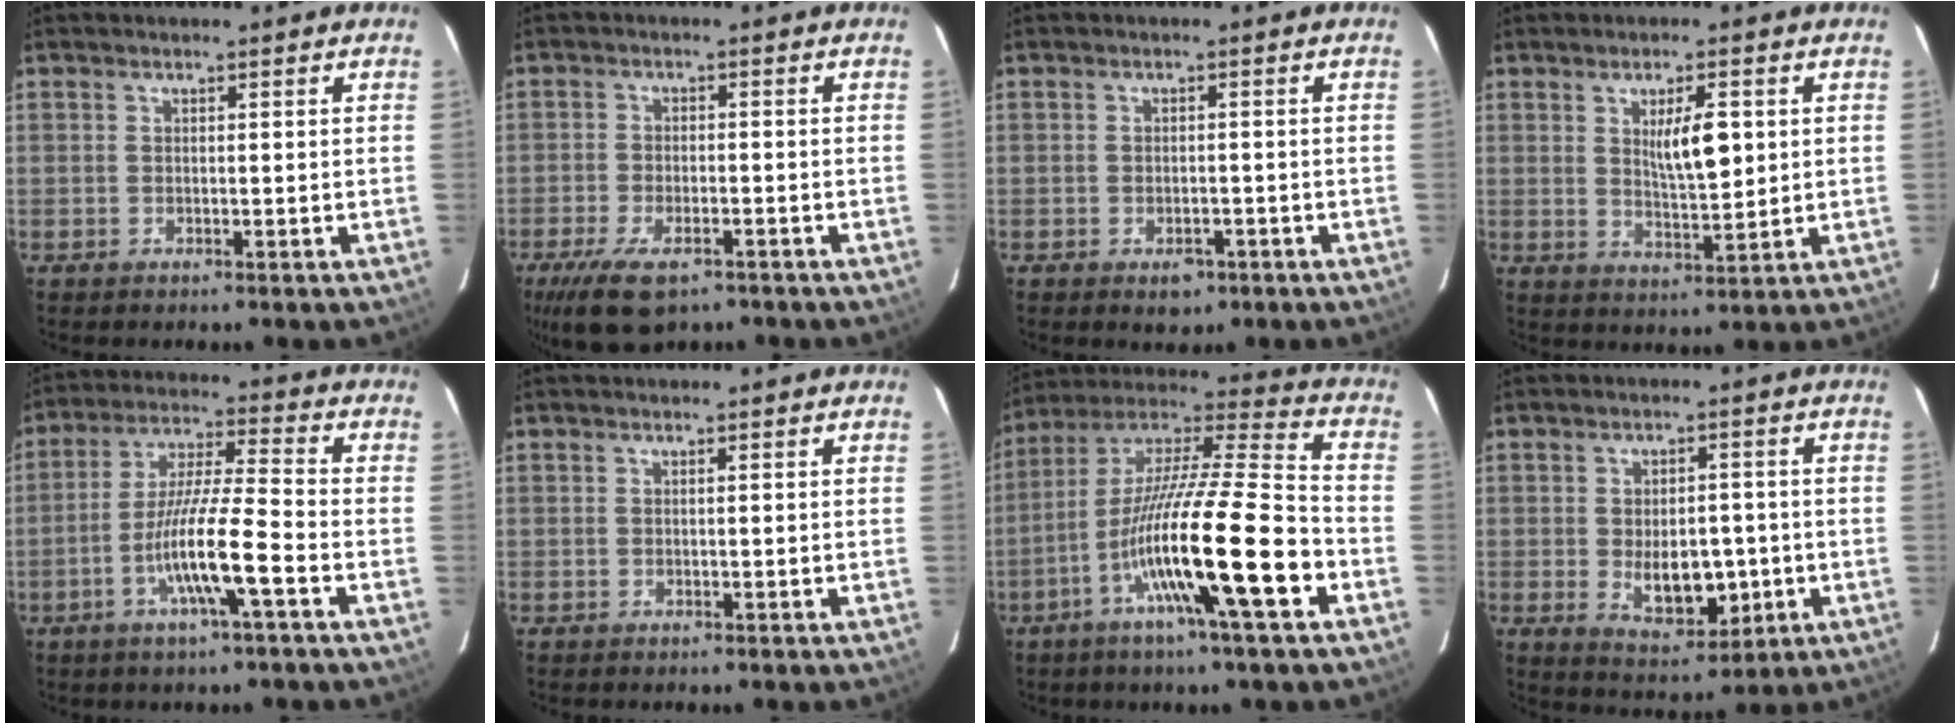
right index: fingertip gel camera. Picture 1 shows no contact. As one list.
[{"total": 8.8, "force": [-6.0, 3.4, 5.5], "torque": [-0.099, -0.013, -0.098]}, {"total": 2.6, "force": [-1.6, 1.6, 1.4], "torque": [-0.016, 0.001, -0.013]}, {"total": 6.2, "force": [1.6, 1.6, 5.8], "torque": [-0.096, -0.004, 0.033]}, {"total": 11.2, "force": [-4.3, 0.1, 10.4], "torque": [-0.200, -0.001, -0.082]}, {"total": 0.0}, {"total": 20.3, "force": [-7.4, 0.4, 18.9], "torque": [-0.350, -0.016, -0.137]}, {"total": 8.3, "force": [-1.4, 4.4, 6.8], "torque": [-0.111, -0.005, -0.009]}]